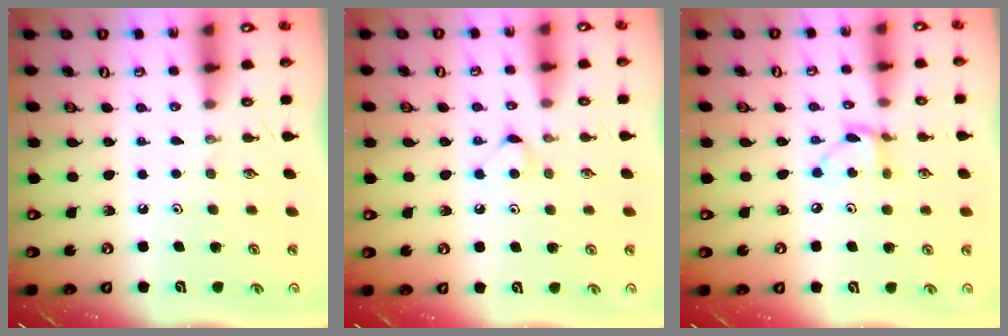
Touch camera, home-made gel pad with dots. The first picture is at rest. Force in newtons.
{"total": 4.4, "press": 4.4, "slide": 0.6}
{"total": 5.5, "press": 5.5, "slide": 0.2}